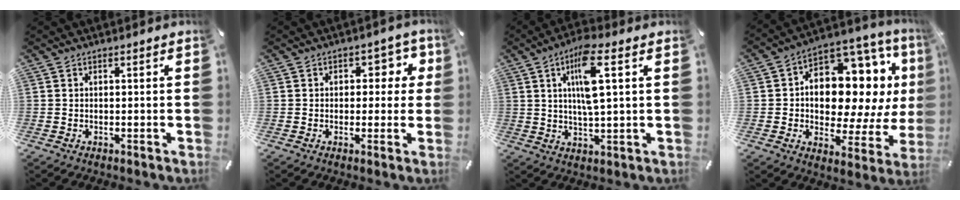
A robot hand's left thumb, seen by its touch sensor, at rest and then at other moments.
{"total": 5.9, "force": [1.2, 4.5, 3.6], "torque": [-0.030, -0.002, 0.011]}
{"total": 10.5, "force": [3.4, 2.6, 9.6], "torque": [-0.180, -0.002, 0.052]}
{"total": 17.1, "force": [4.0, 11.3, 12.2], "torque": [-0.166, -0.045, 0.066]}